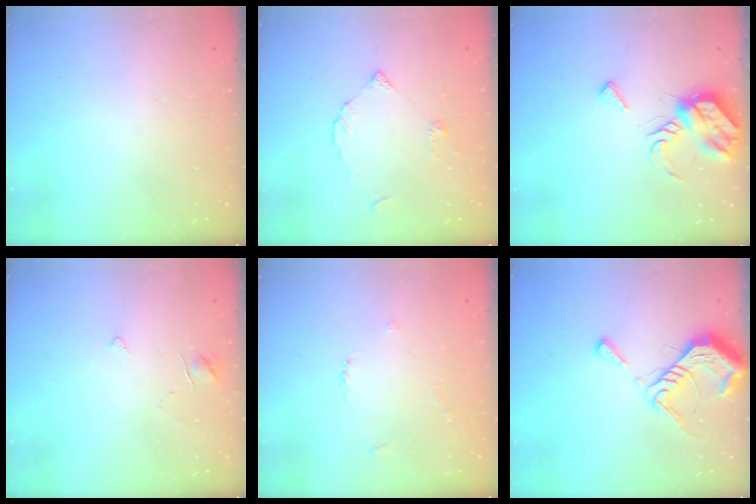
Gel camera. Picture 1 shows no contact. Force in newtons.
{"total": 3.7, "press": 3.7, "slide": 0.3}
{"total": 9.1, "press": 9.1, "slide": 0.6}
{"total": 3.4, "press": 3.4, "slide": 0.3}
{"total": 2.5, "press": 2.5, "slide": 0.4}
{"total": 9.5, "press": 9.5, "slide": 1.0}